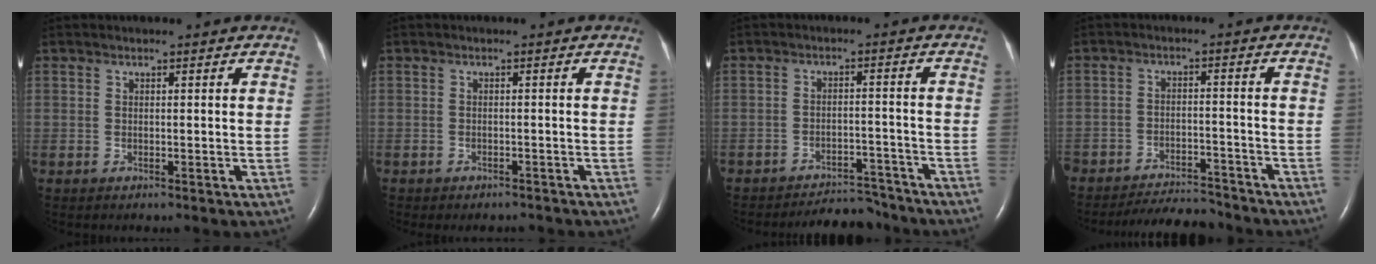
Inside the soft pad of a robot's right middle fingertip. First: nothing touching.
{"total": 2.9, "force": [-2.6, 1.1, 0.7], "torque": [-0.008, -0.002, -0.031]}
{"total": 7.3, "force": [-7.1, 1.6, 0.3], "torque": [0.000, 0.007, -0.100]}
{"total": 9.4, "force": [-9.1, 1.6, 1.8], "torque": [-0.025, -0.007, -0.134]}